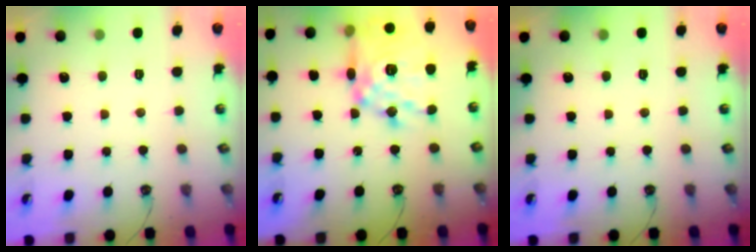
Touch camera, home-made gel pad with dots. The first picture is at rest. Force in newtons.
{"total": 21.0, "press": 20.9, "slide": 2.1}
{"total": 0.0}